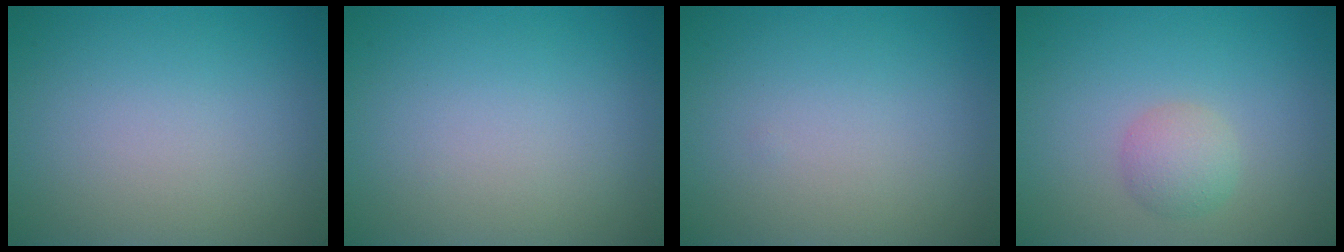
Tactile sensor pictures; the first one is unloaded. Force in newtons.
{"total": 0.0}
{"total": 0.0}
{"total": 2.1, "press": 2.1, "slide": 0.0}